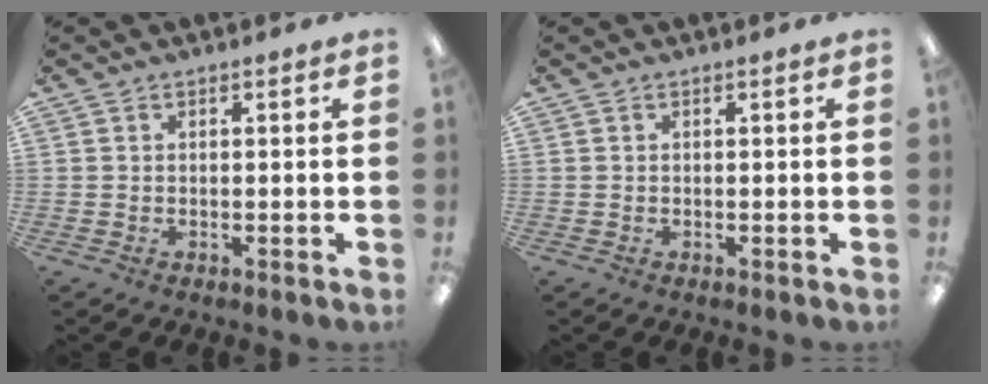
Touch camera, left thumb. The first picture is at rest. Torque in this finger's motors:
{"motor_torque": [0.01, 0.01, 0.00, 0.00, 0.00]}